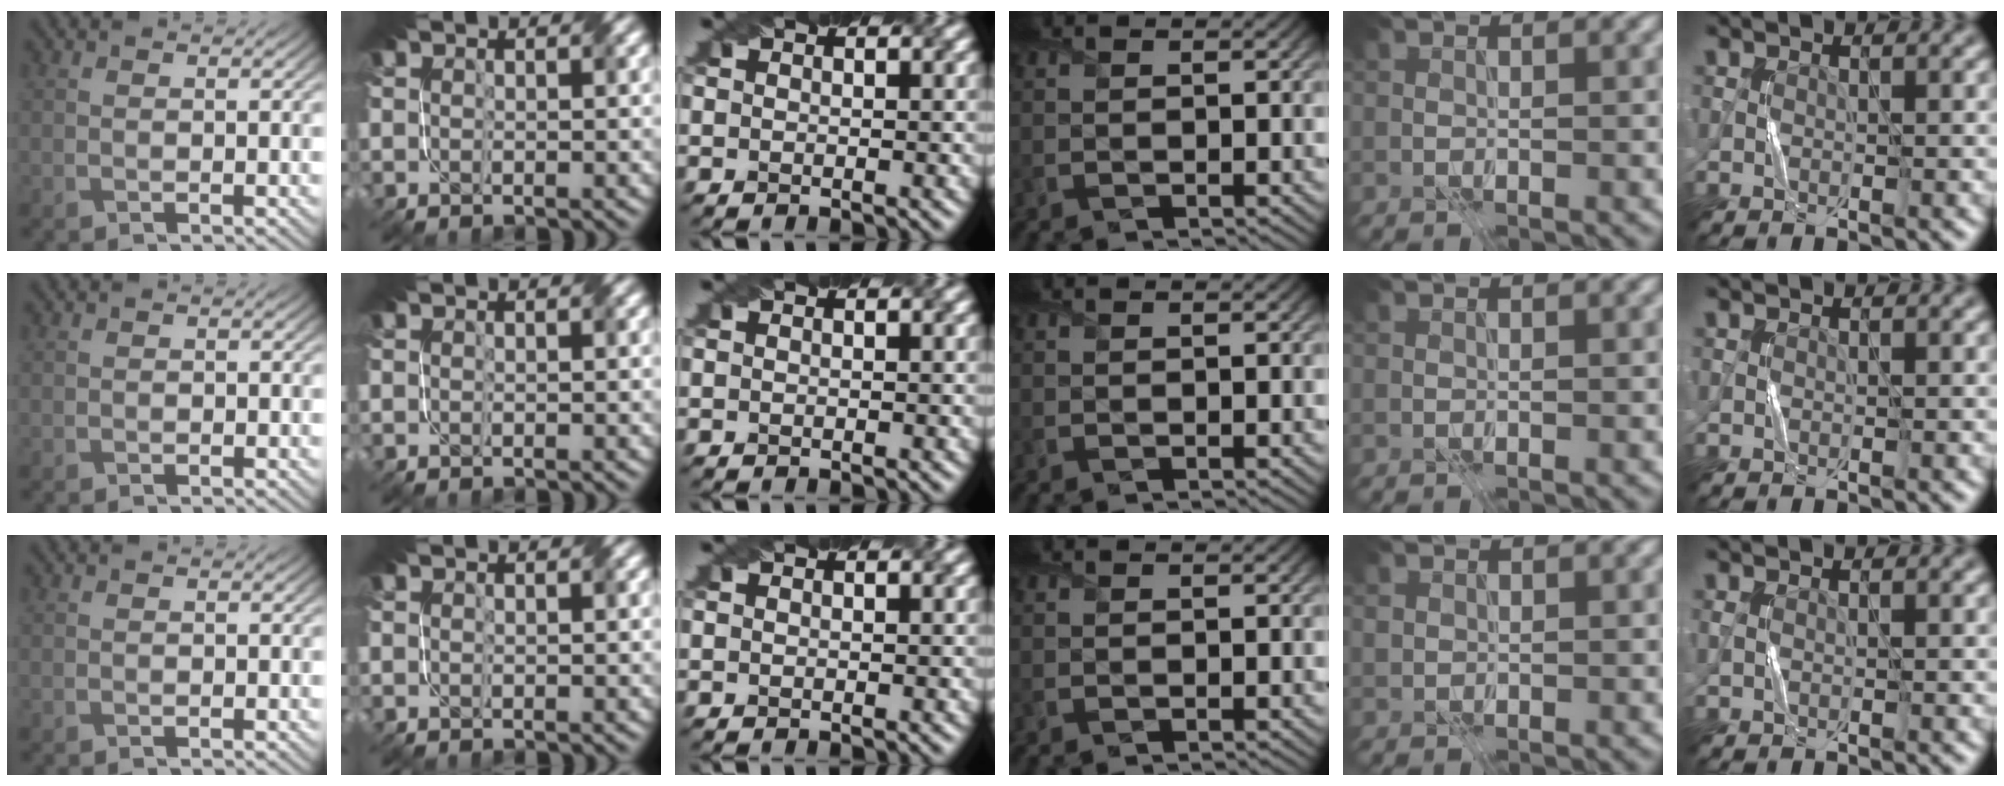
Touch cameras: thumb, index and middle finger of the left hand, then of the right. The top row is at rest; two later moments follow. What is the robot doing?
{"motion": "fold", "object": "paper"}